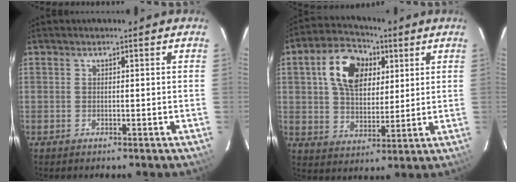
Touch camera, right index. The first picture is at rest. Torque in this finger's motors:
{"motor_torque": [0.75, -0.05, 0.37, 0.14]}